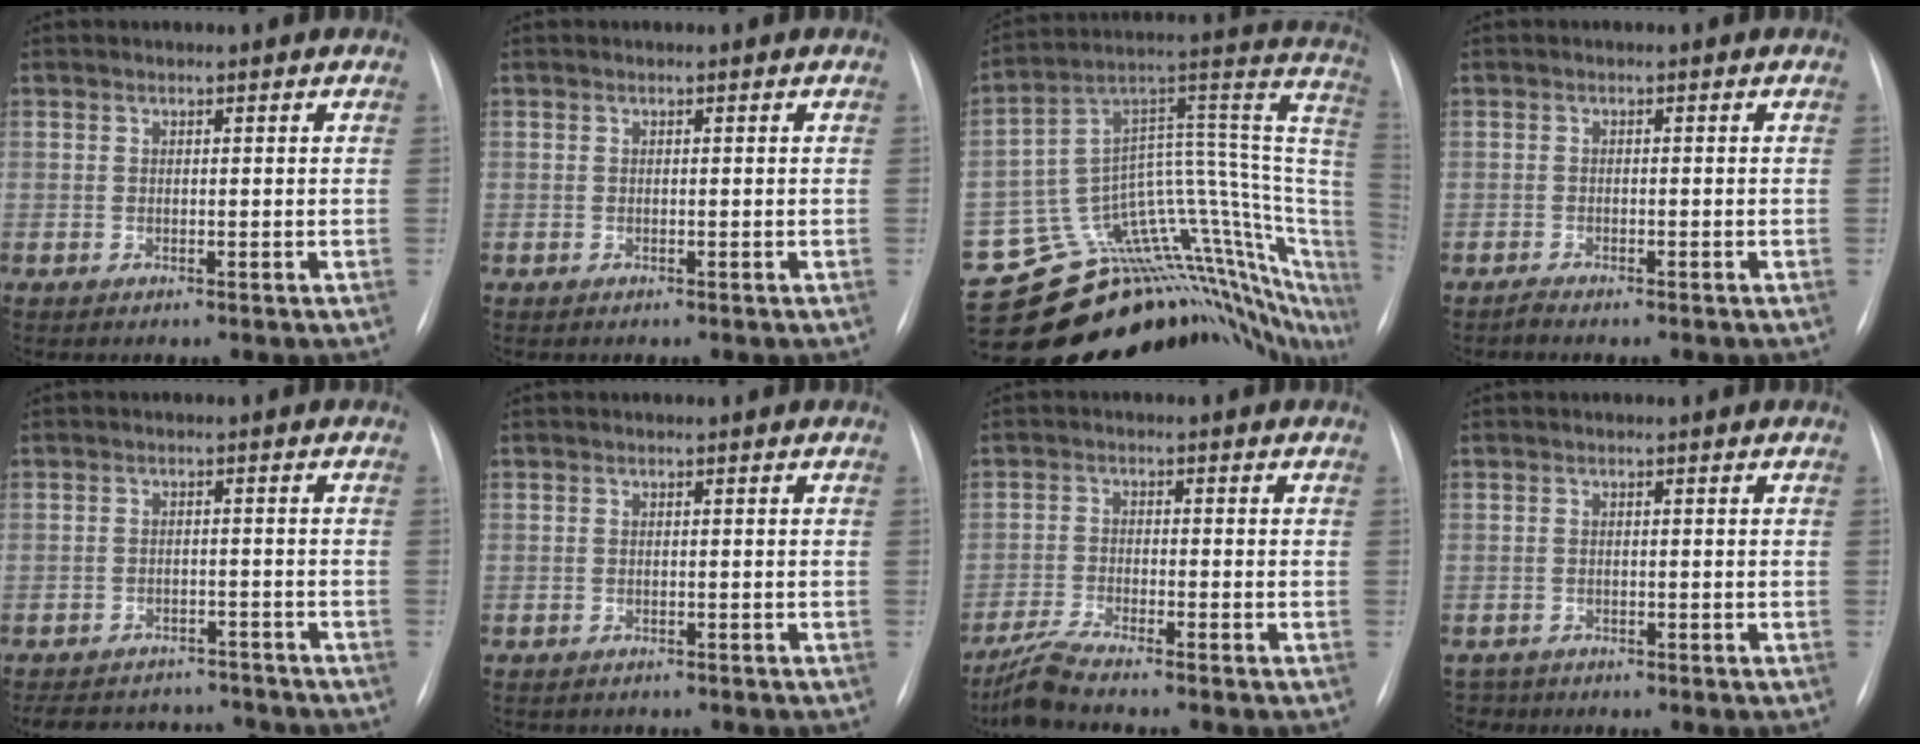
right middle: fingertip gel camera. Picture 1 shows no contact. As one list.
[{"total": 0.0}, {"total": 24.0, "force": [-19.8, 8.1, 10.9], "torque": [-0.062, 0.099, -0.261]}, {"total": 1.4, "force": [-1.3, 0.2, 0.6], "torque": [-0.015, -0.002, -0.018]}, {"total": 12.9, "force": [-11.7, 4.7, 3.0], "torque": [-0.056, 0.017, -0.148]}, {"total": 3.3, "force": [-2.9, 1.4, 0.8], "torque": [-0.012, -0.002, -0.032]}, {"total": 4.9, "force": [-4.4, -0.5, 2.0], "torque": [-0.049, -0.018, -0.089]}, {"total": 1.9, "force": [-1.5, 1.0, -0.5], "torque": [0.006, 0.000, -0.024]}]